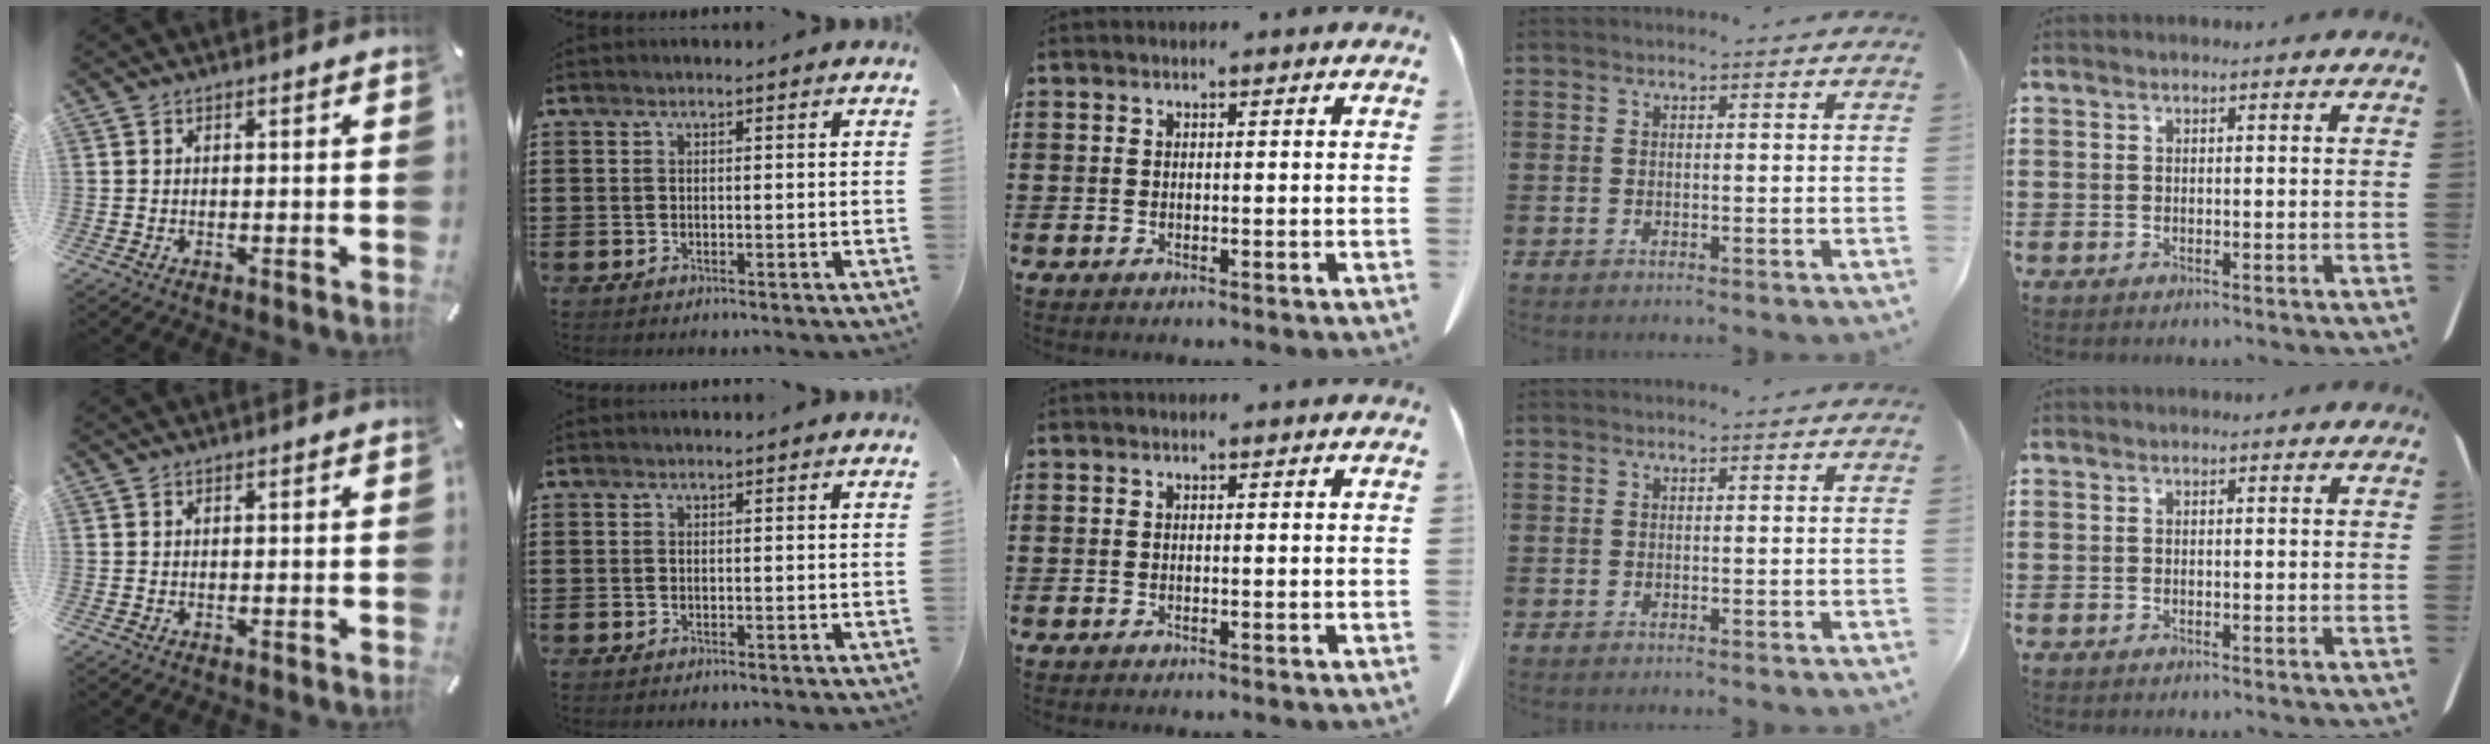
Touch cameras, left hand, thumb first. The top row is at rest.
{}